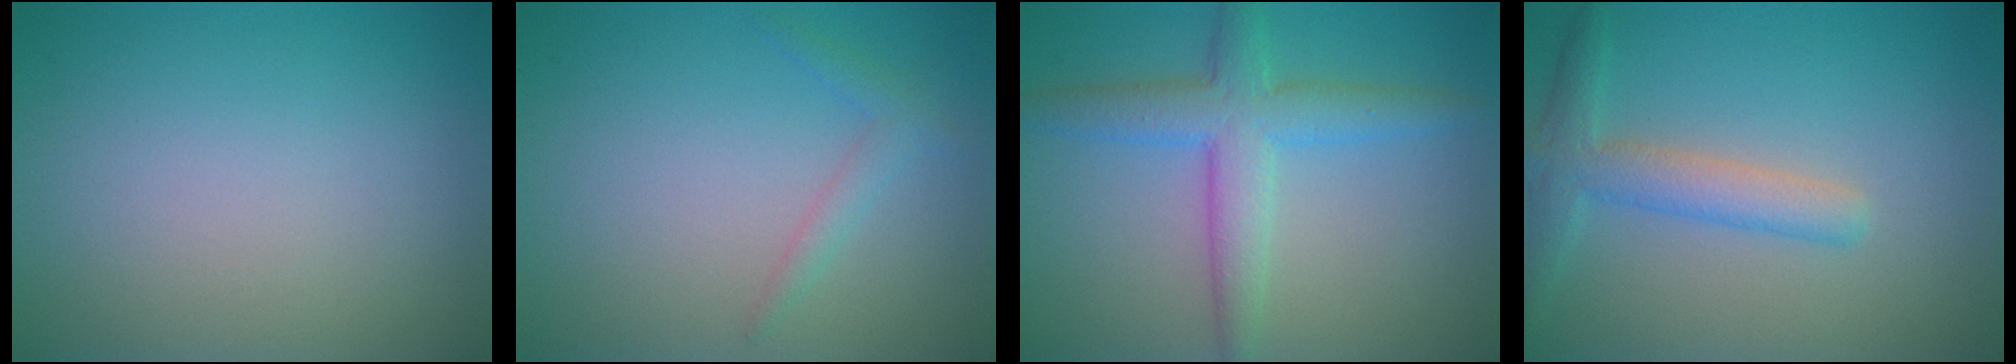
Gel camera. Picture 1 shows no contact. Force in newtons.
{"total": 0.7, "press": 0.7, "slide": 0.0}
{"total": 4.6, "press": 4.6, "slide": 0.1}
{"total": 3.3, "press": 3.3, "slide": 0.2}